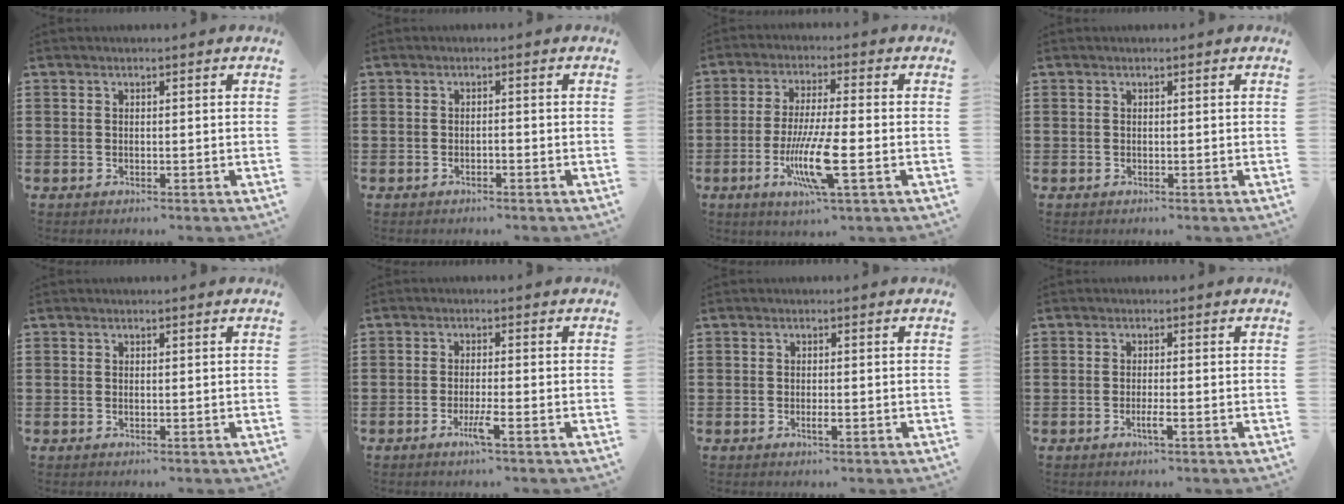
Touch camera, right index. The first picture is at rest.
{"total": 0.7, "force": [-0.5, 0.0, 0.5], "torque": [-0.012, -0.005, -0.008]}
{"total": 9.8, "force": [-3.2, 1.4, 9.2], "torque": [-0.182, -0.018, -0.059]}
{"total": 0.0}
{"total": 0.0}
{"total": 3.3, "force": [-1.6, -0.1, 2.9], "torque": [-0.062, -0.017, -0.032]}
{"total": 1.3, "force": [-0.5, 0.3, 1.1], "torque": [-0.022, -0.003, -0.008]}
{"total": 2.0, "force": [-1.0, 0.1, 1.8], "torque": [-0.037, -0.005, -0.020]}